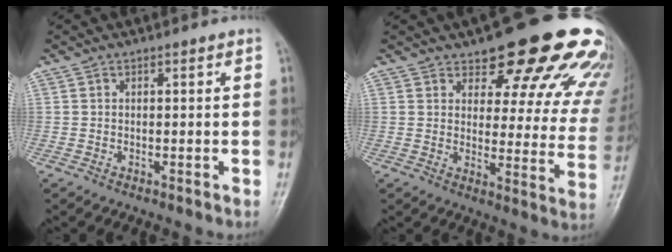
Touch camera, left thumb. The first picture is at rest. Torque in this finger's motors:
{"motor_torque": [1.62, 1.61, 1.43, -1.34, 0.04]}